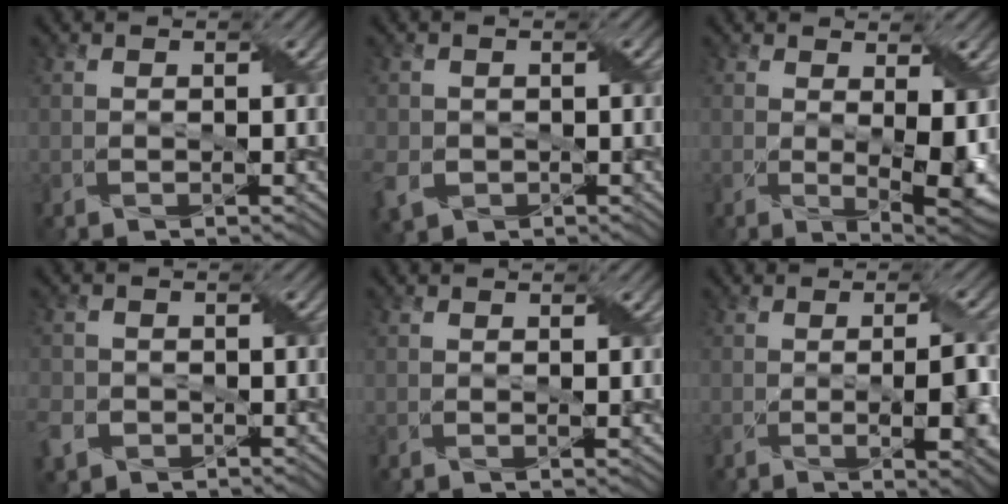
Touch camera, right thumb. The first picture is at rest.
{"total": 4.4, "force": [-1.2, 3.8, 1.9], "torque": [-0.058, -0.012, -0.029]}
{"total": 7.1, "force": [0.1, 3.1, 6.4], "torque": [-0.107, -0.023, 0.017]}
{"total": 3.7, "force": [-1.8, 3.0, 1.4], "torque": [-0.047, -0.007, -0.044]}
{"total": 0.9, "force": [0.4, 0.3, 0.8], "torque": [-0.013, -0.002, 0.006]}
{"total": 5.8, "force": [-1.0, 1.3, 5.5], "torque": [-0.088, -0.006, -0.008]}